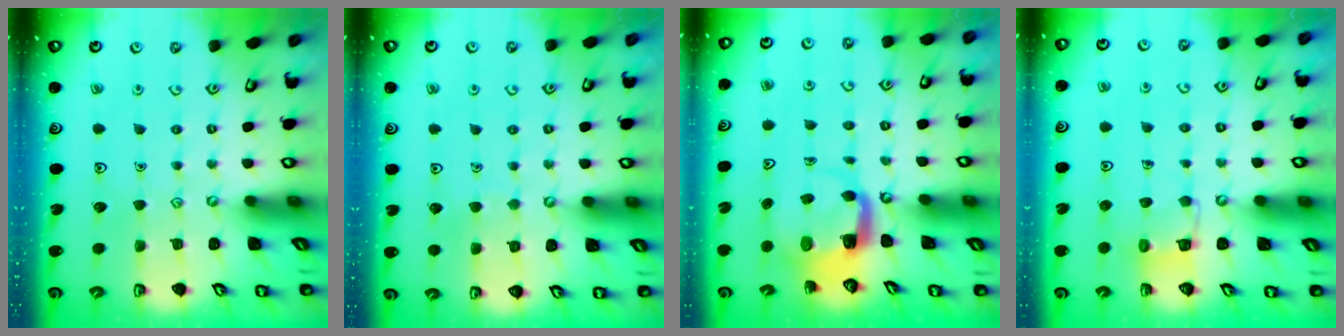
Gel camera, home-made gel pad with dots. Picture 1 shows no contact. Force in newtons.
{"total": 3.6, "press": 3.6, "slide": 0.3}
{"total": 4.0, "press": 3.9, "slide": 0.4}
{"total": 5.1, "press": 5.1, "slide": 0.3}